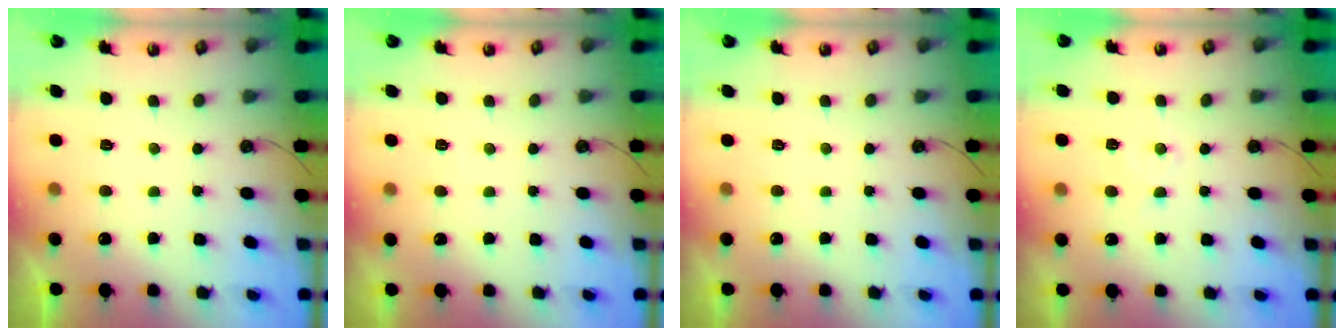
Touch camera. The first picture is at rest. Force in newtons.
{"total": 2.9, "press": 2.9, "slide": 0.4}
{"total": 0.0}
{"total": 6.1, "press": 6.1, "slide": 0.3}